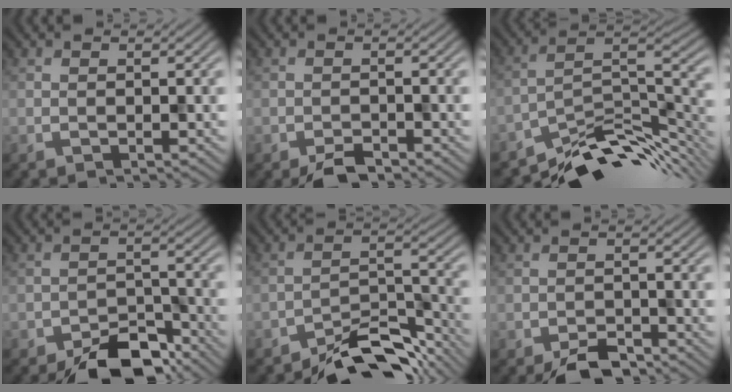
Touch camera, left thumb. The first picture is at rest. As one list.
[{"total": 2.7, "force": [-2.1, 0.9, 1.3], "torque": [-0.023, -0.003, -0.039]}, {"total": 11.2, "force": [-8.4, 4.0, 6.2], "torque": [-0.096, -0.001, -0.146]}, {"total": 7.6, "force": [-5.8, 3.2, 3.6], "torque": [-0.047, -0.006, -0.102]}, {"total": 8.6, "force": [-7.2, 2.6, 3.9], "torque": [-0.053, 0.008, -0.133]}, {"total": 3.8, "force": [-3.0, 1.5, 1.8], "torque": [-0.028, -0.002, -0.055]}]